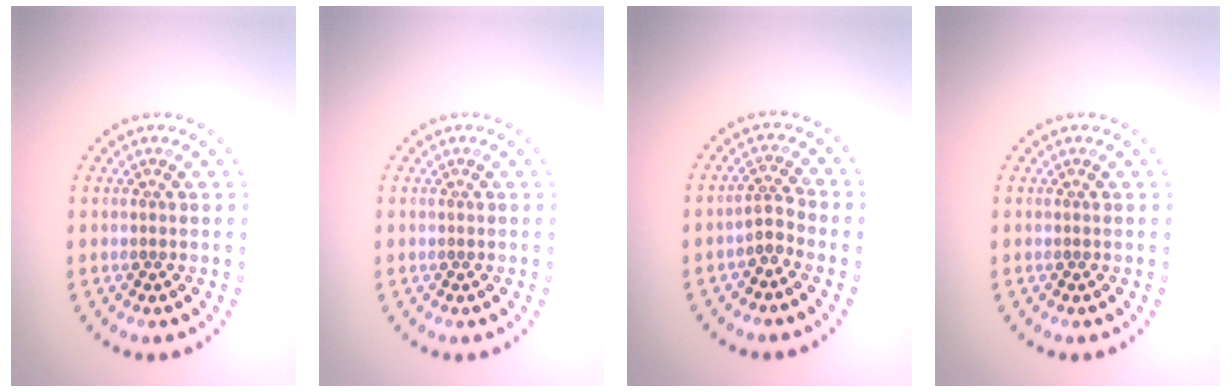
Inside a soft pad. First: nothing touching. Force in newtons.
{"total": 0.0}
{"total": 1.8, "press": 1.2, "slide": 1.3}
{"total": 0.0}